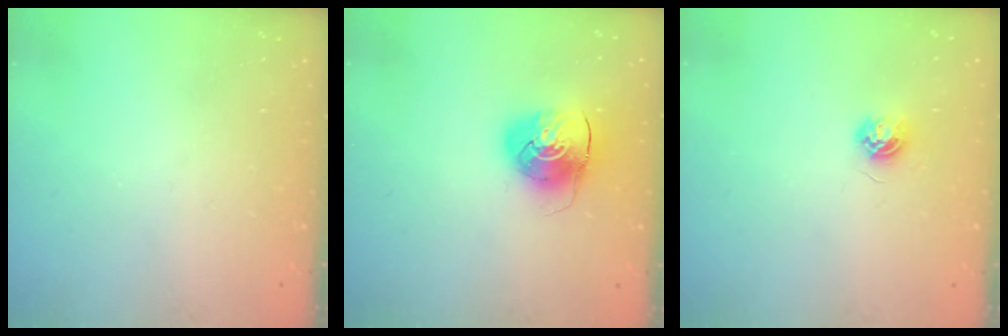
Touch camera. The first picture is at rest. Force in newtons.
{"total": 9.1, "press": 9.0, "slide": 0.8}
{"total": 4.2, "press": 4.2, "slide": 0.4}